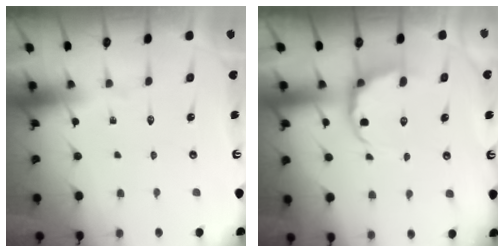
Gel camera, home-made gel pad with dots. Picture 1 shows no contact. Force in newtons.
{"total": 6.3, "press": 5.7, "slide": 2.7}